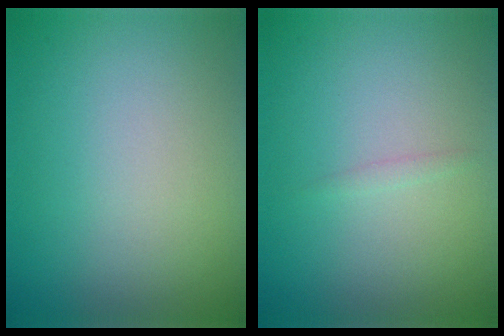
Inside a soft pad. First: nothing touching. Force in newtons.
{"total": 0.6, "press": 0.6, "slide": 0.1}